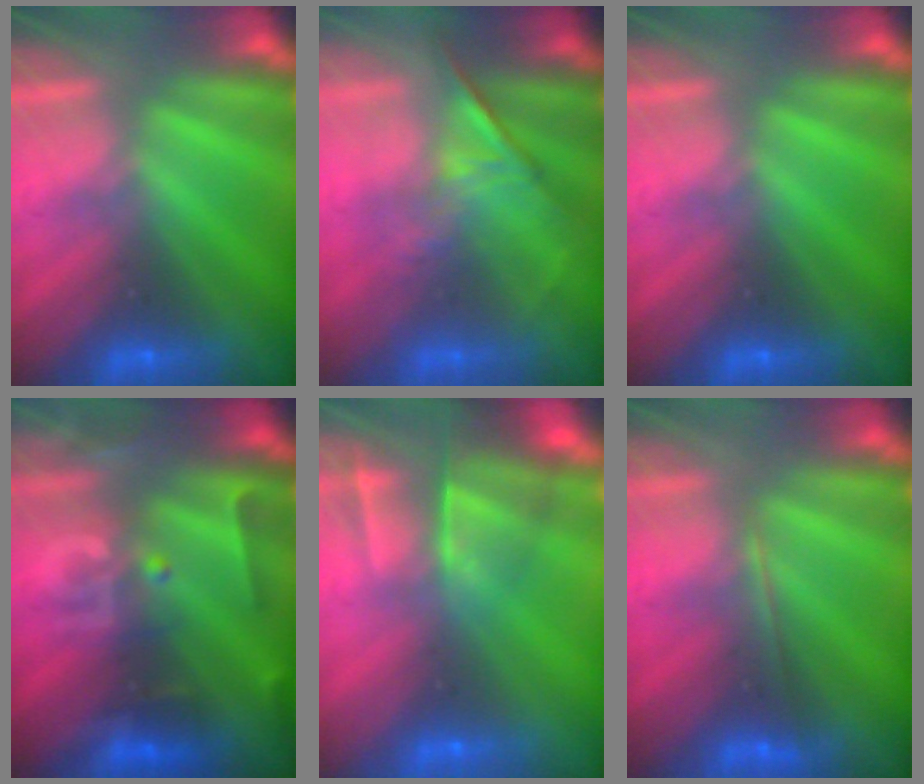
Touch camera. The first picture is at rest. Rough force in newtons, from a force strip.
{"total": 1.3}
{"total": 0.0}
{"total": 2.9}
{"total": 5.8}
{"total": 1.8}